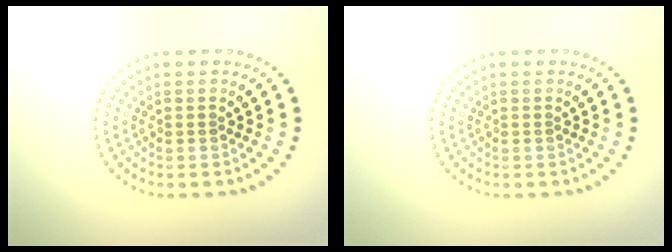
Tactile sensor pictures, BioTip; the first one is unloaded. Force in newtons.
{"total": 0.0}